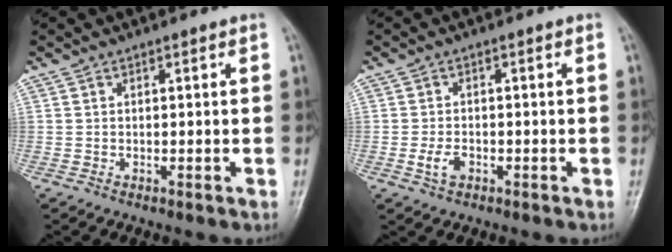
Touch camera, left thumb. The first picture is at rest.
{"total": 3.0, "force": [-1.1, 1.9, 2.1], "torque": [-0.041, 0.006, -0.020]}